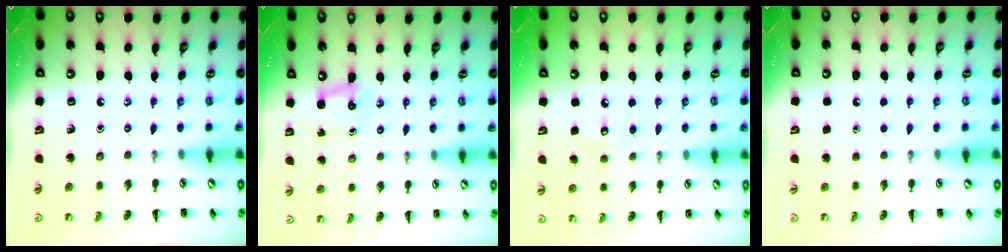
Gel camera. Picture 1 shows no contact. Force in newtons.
{"total": 3.5, "press": 3.3, "slide": 0.9}
{"total": 6.4, "press": 6.3, "slide": 1.3}
{"total": 1.7, "press": 1.7, "slide": 0.1}